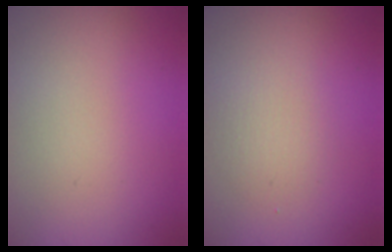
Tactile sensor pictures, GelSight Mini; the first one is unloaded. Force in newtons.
{"total": 1.6, "press": 1.6, "slide": 0.1}